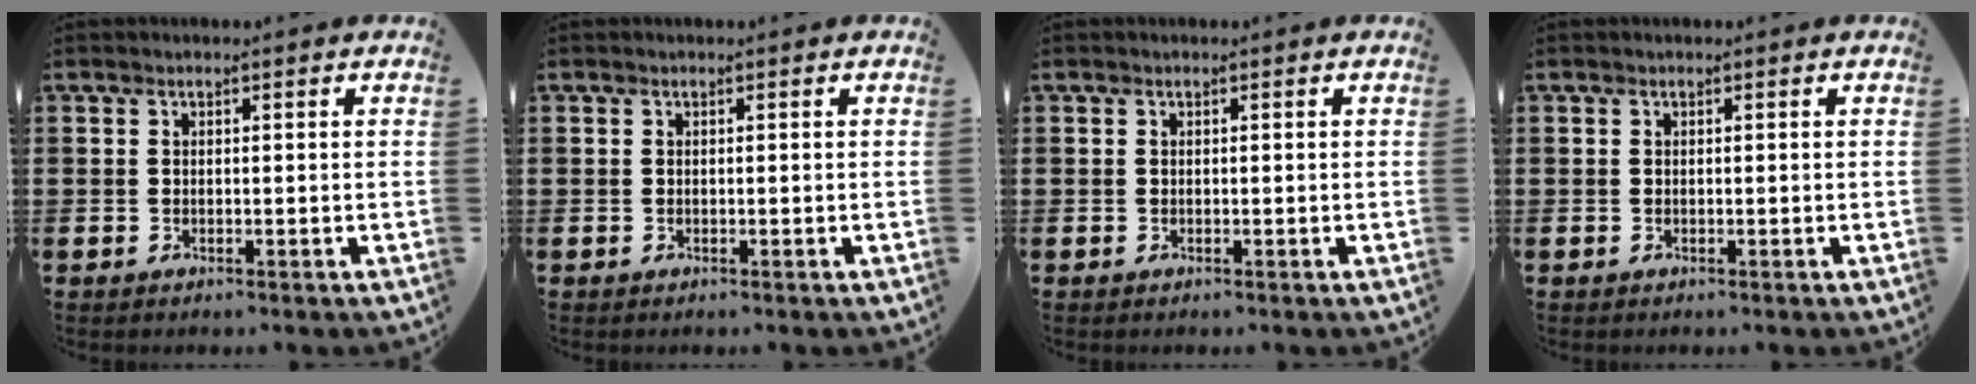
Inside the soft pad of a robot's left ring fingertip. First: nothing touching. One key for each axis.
{"total": 0.0}
{"total": 0.0}
{"total": 0.0}